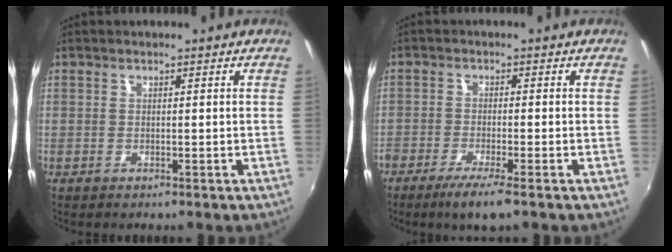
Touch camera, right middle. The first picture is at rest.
{"total": 5.2, "force": [-3.6, 0.3, 3.7], "torque": [-0.086, -0.012, -0.067]}